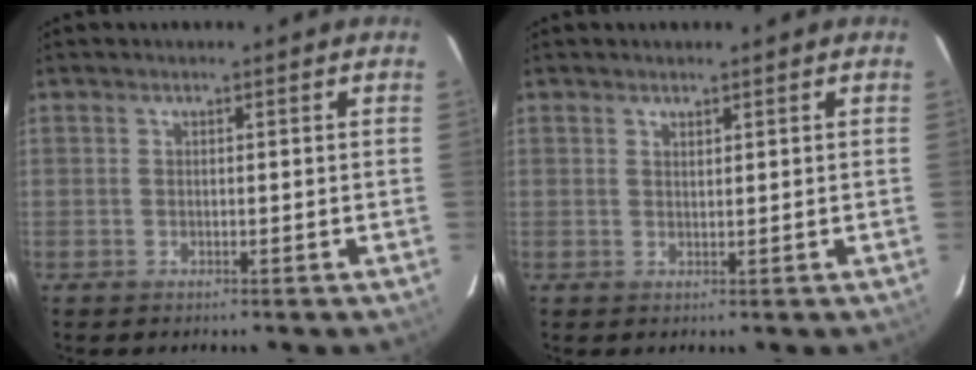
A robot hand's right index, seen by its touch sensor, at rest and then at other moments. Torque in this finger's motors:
{"motor_torque": [-0.20, 0.46, -0.07, 0.00]}